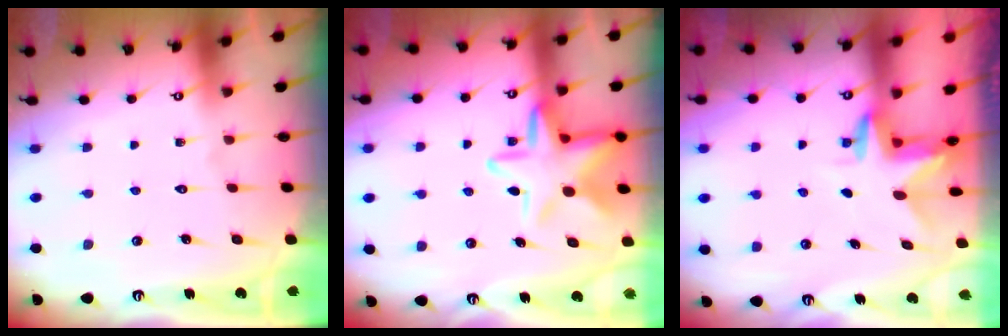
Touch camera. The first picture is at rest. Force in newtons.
{"total": 13.0, "press": 12.9, "slide": 1.5}
{"total": 3.0, "press": 3.0, "slide": 0.1}